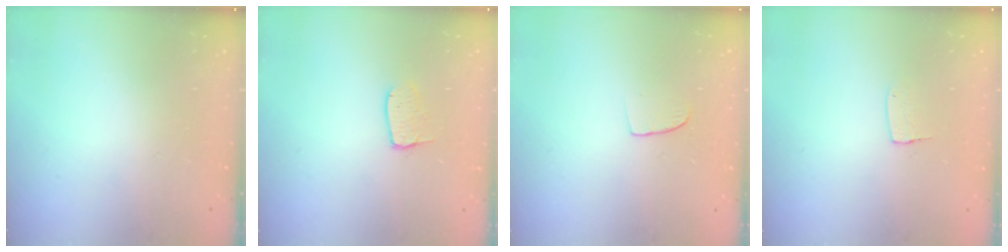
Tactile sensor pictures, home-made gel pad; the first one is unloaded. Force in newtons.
{"total": 4.2, "press": 4.2, "slide": 0.4}
{"total": 6.0, "press": 5.9, "slide": 0.5}
{"total": 4.3, "press": 4.3, "slide": 0.4}